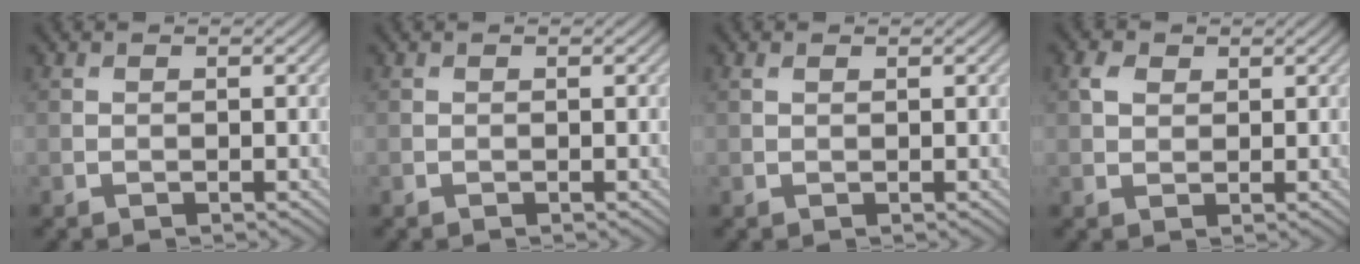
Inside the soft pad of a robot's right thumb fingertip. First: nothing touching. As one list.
[{"total": 0.0}, {"total": 0.7, "force": [0.5, 0.3, 0.5], "torque": [-0.013, 0.003, 0.009]}, {"total": 2.1, "force": [1.1, 1.5, 1.1], "torque": [-0.026, 0.005, 0.018]}]